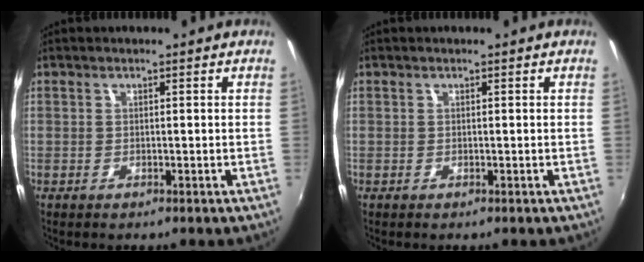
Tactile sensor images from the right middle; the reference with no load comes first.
{"total": 0.0}